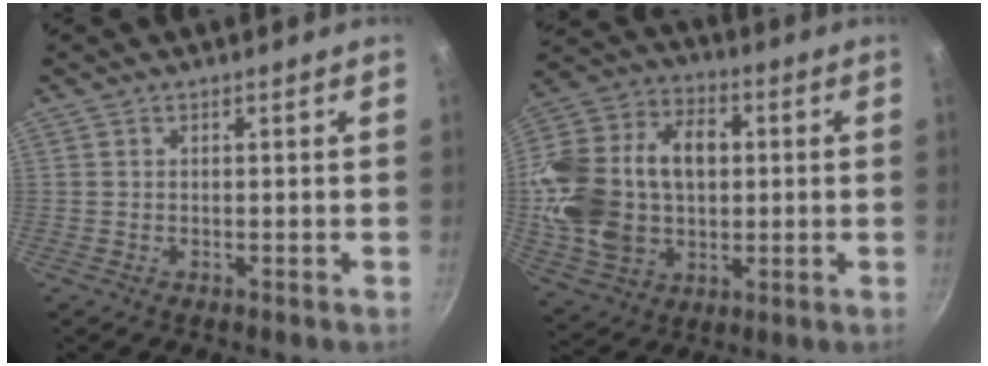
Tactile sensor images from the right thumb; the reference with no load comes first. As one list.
[{"total": 23.6, "force": [1.2, 16.8, 16.5], "torque": [-0.304, 0.035, 0.025]}]